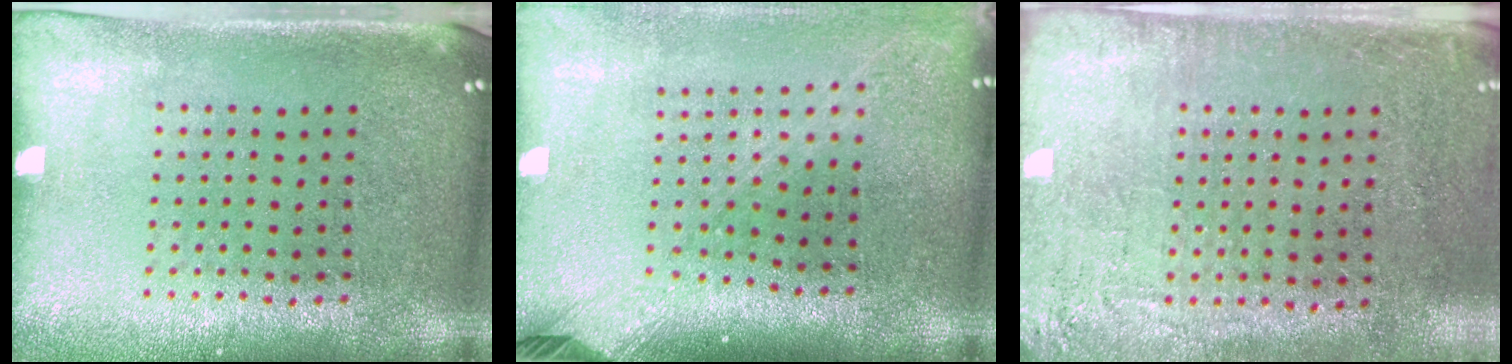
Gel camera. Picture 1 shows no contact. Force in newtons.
{"total": 2.2, "press": 1.6, "slide": 1.5}
{"total": 2.7, "press": 2.3, "slide": 1.3}